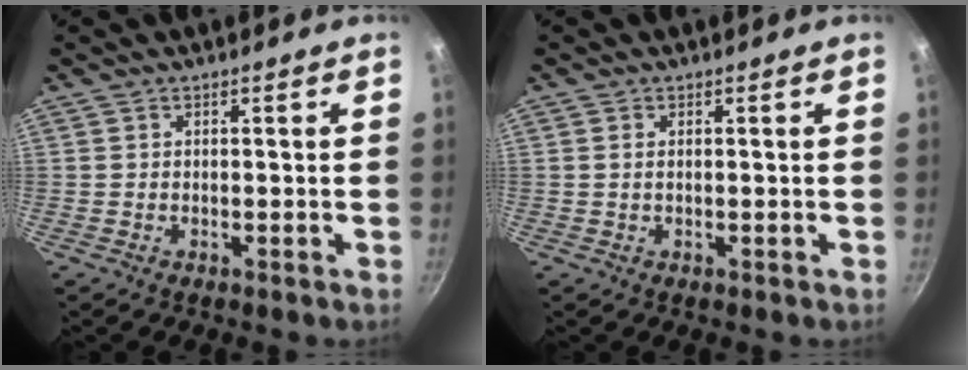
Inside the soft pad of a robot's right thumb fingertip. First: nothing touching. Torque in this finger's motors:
{"motor_torque": [-0.47, -0.25, -0.26, 0.02, -0.03]}